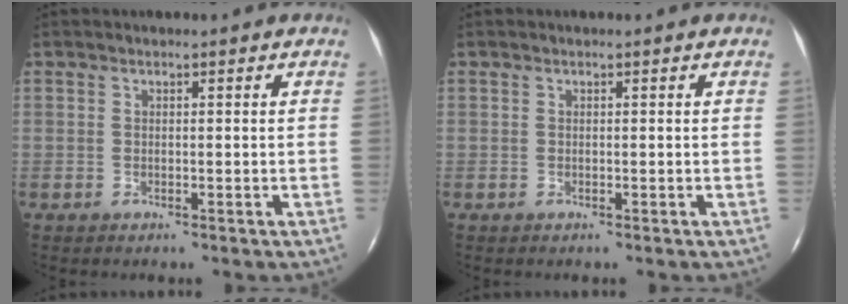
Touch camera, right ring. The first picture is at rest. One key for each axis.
{"total": 0.0}